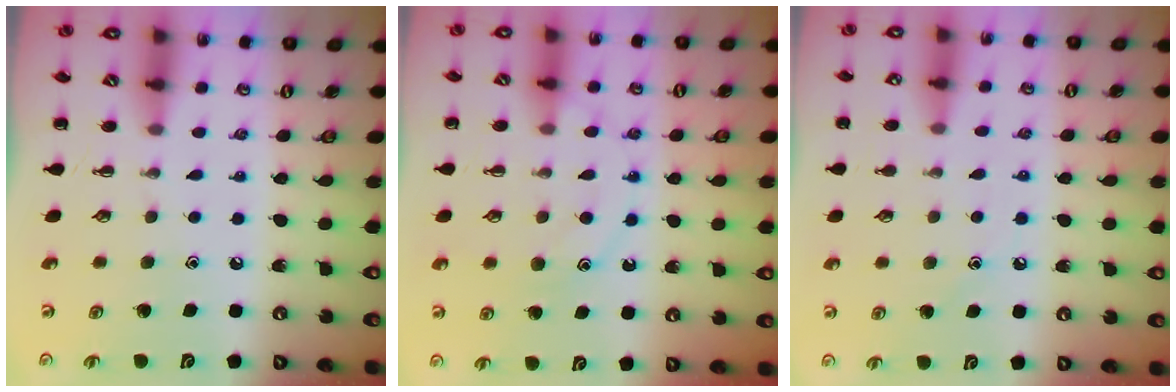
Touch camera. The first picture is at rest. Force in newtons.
{"total": 12.5, "press": 12.4, "slide": 0.7}
{"total": 7.9, "press": 7.6, "slide": 2.0}